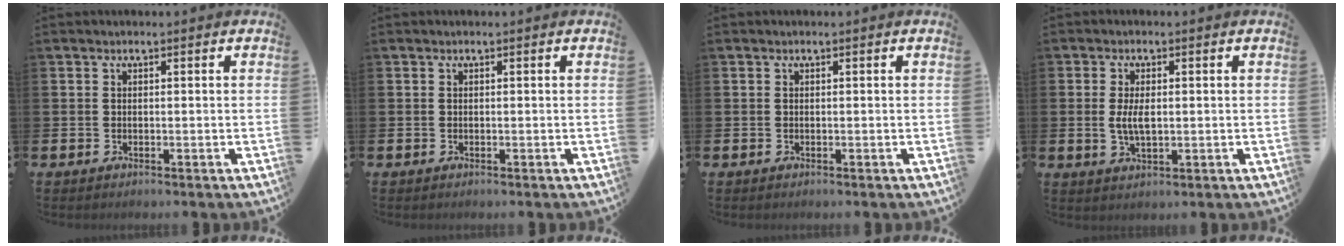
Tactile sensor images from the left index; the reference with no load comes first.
{"total": 0.0}
{"total": 0.0}
{"total": 3.5, "force": [0.2, 1.6, 3.1], "torque": [-0.054, 0.002, 0.001]}